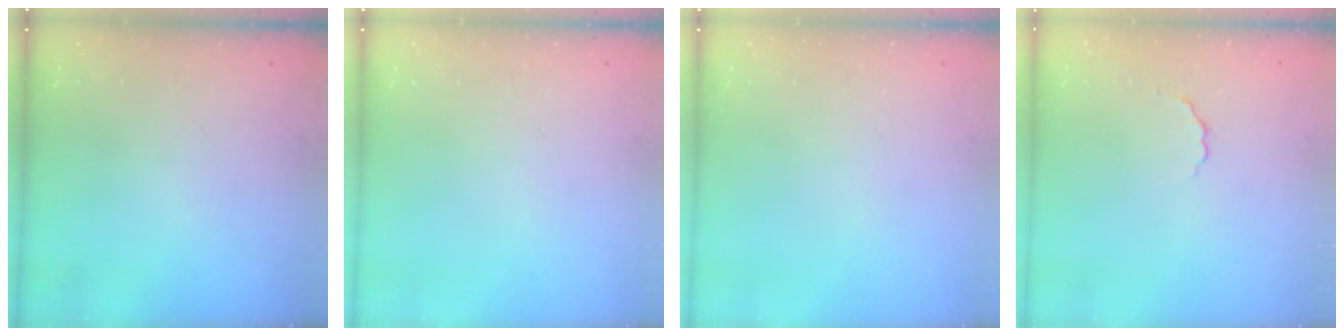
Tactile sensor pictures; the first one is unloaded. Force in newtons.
{"total": 0.0}
{"total": 0.0}
{"total": 1.8, "press": 1.5, "slide": 1.0}